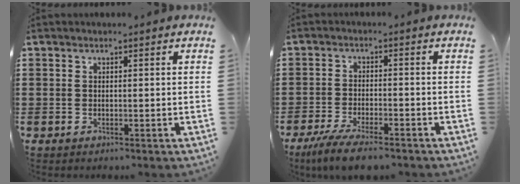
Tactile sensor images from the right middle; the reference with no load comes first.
{"total": 5.0, "force": [-4.4, 0.4, 2.4], "torque": [-0.060, -0.014, -0.086]}